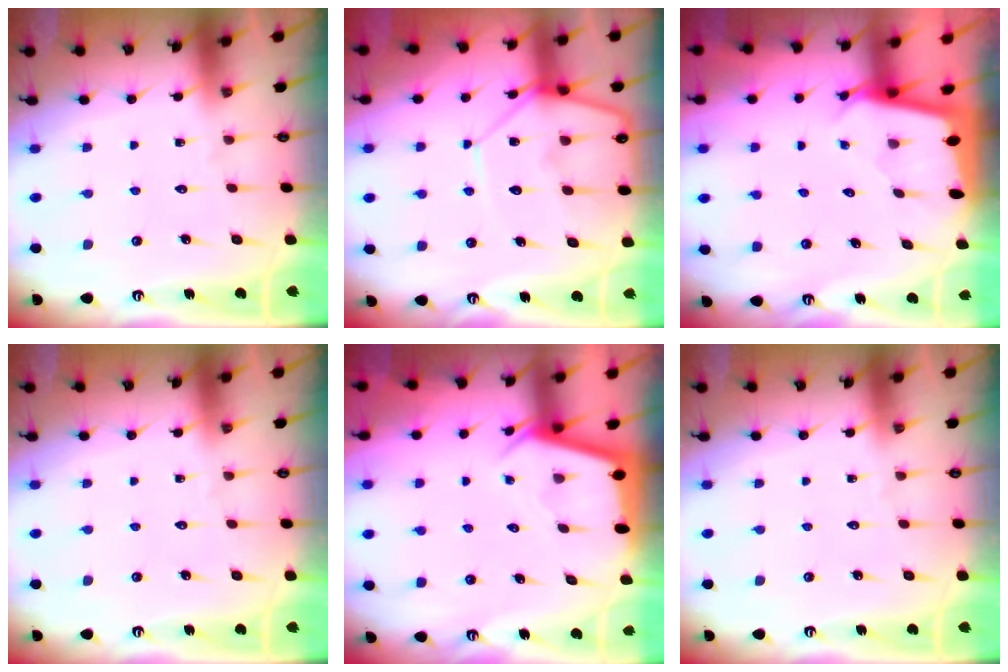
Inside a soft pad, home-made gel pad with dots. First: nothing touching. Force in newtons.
{"total": 9.0, "press": 8.9, "slide": 0.8}
{"total": 2.5, "press": 2.5, "slide": 0.1}
{"total": 0.0}
{"total": 2.9, "press": 2.9, "slide": 0.3}
{"total": 0.0}